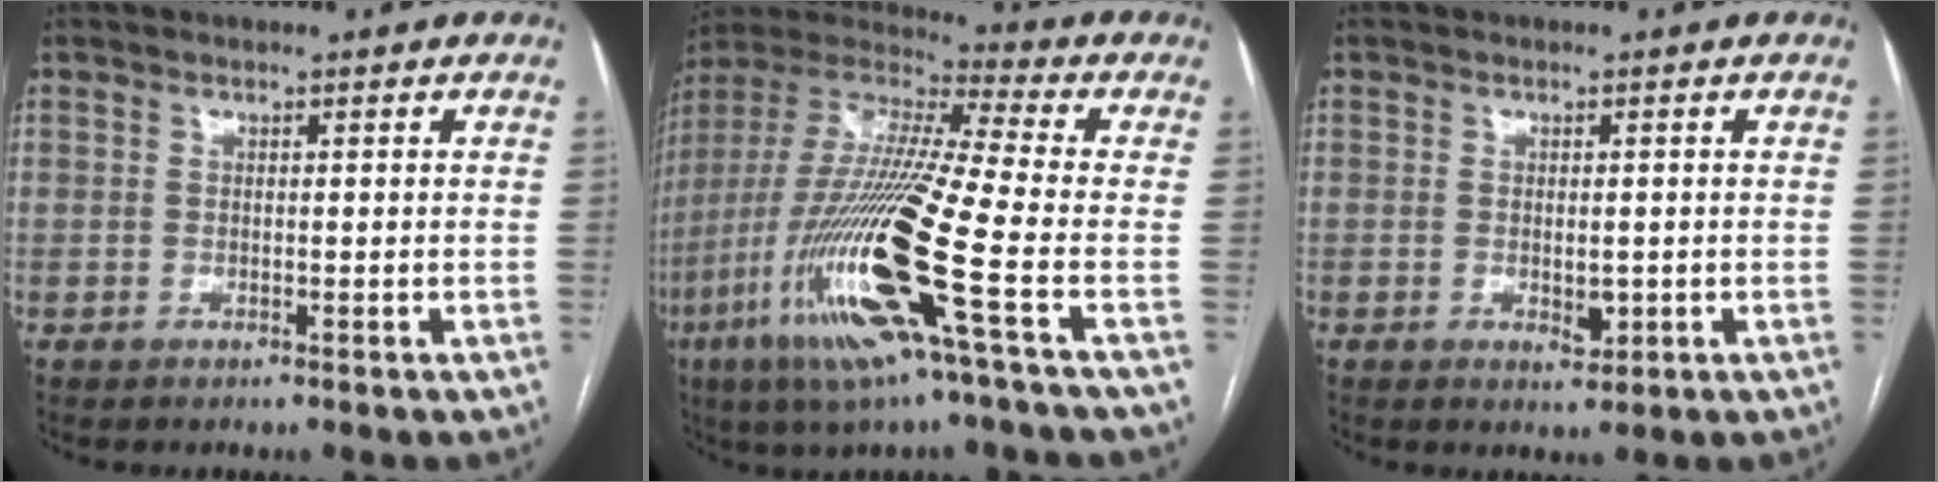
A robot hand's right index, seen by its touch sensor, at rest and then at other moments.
{"total": 21.3, "force": [-7.6, 0.5, 19.9], "torque": [-0.442, -0.036, -0.156]}
{"total": 2.5, "force": [-0.4, 1.3, 2.0], "torque": [-0.031, -0.004, 0.000]}